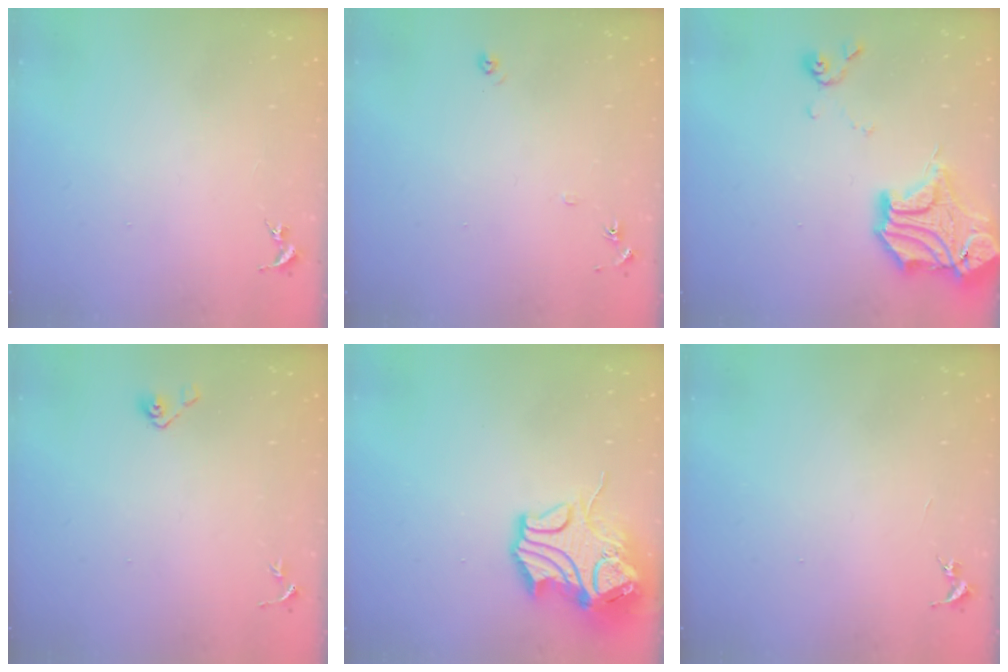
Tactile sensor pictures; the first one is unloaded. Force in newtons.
{"total": 5.8, "press": 5.8, "slide": 0.6}
{"total": 20.2, "press": 20.0, "slide": 2.5}
{"total": 5.0, "press": 4.4, "slide": 2.3}
{"total": 14.6, "press": 14.5, "slide": 2.1}
{"total": 0.0}